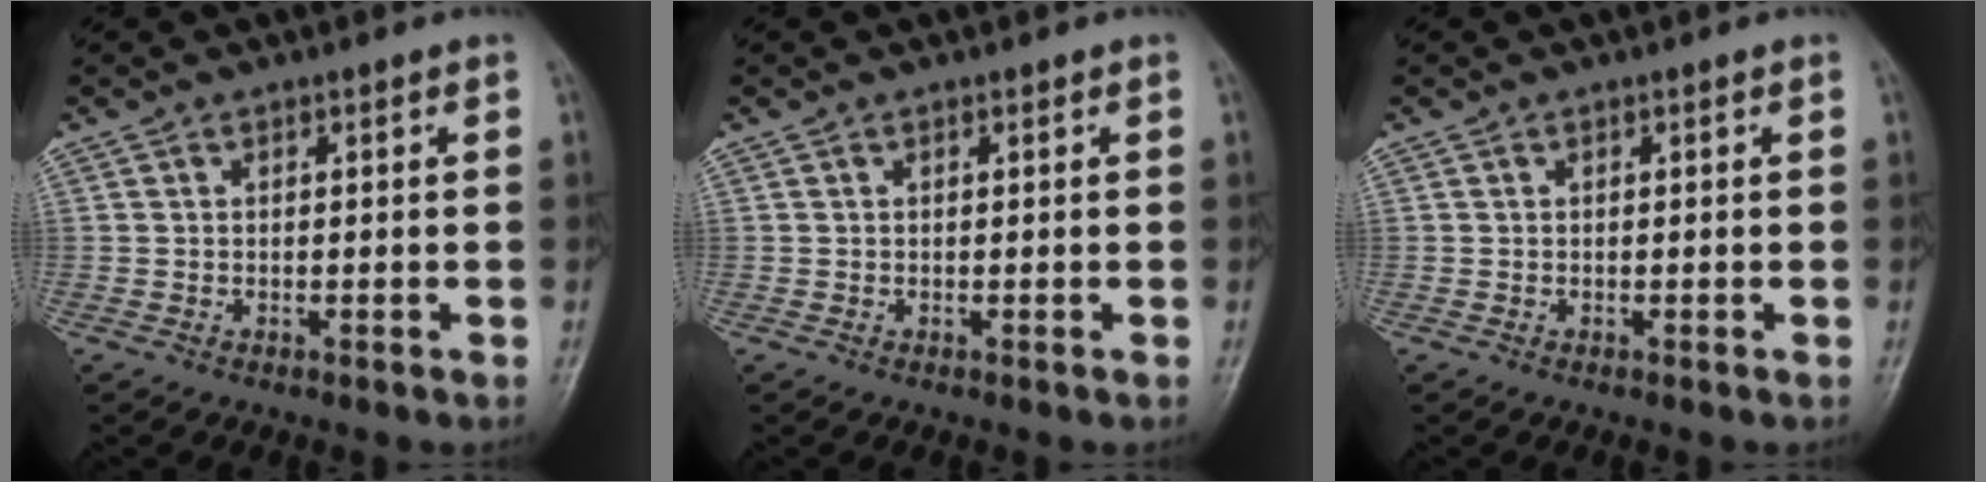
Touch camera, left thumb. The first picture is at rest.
{"total": 0.0}
{"total": 0.0}